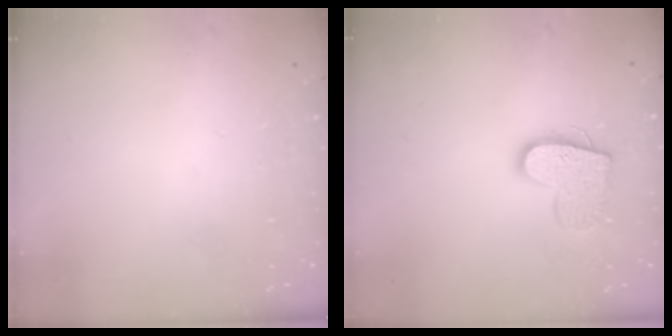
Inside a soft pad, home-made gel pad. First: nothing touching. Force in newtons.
{"total": 13.0, "press": 13.0, "slide": 0.9}